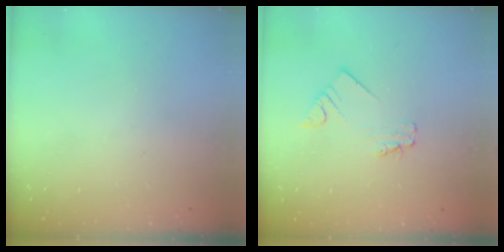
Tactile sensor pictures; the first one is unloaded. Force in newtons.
{"total": 2.0, "press": 2.0, "slide": 0.3}